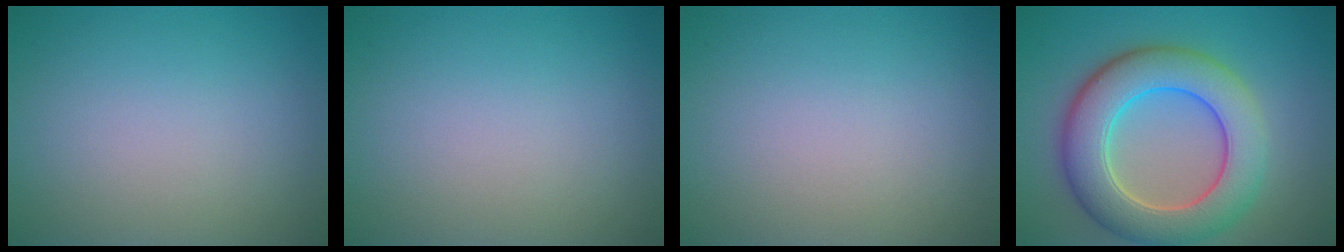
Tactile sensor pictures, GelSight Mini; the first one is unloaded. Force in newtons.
{"total": 0.0}
{"total": 0.0}
{"total": 8.8, "press": 8.8, "slide": 0.8}